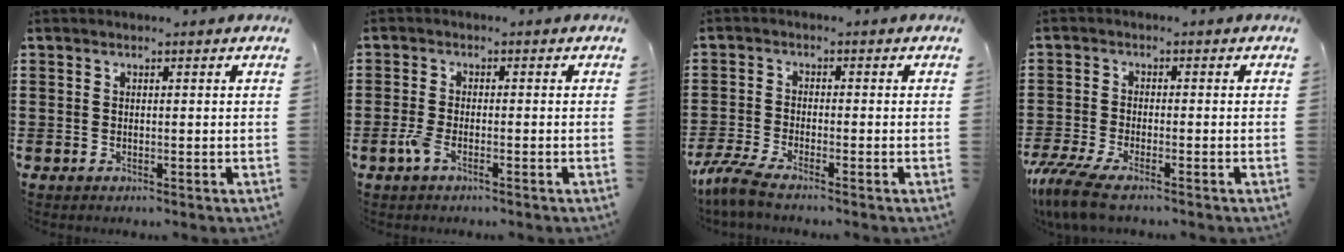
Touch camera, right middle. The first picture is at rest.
{"total": 2.5, "force": [-1.3, 0.6, 2.0], "torque": [-0.056, -0.006, -0.030]}
{"total": 3.9, "force": [-3.4, 0.0, 1.9], "torque": [-0.062, -0.018, -0.074]}
{"total": 5.1, "force": [-4.0, 0.9, 3.0], "torque": [-0.088, -0.019, -0.083]}